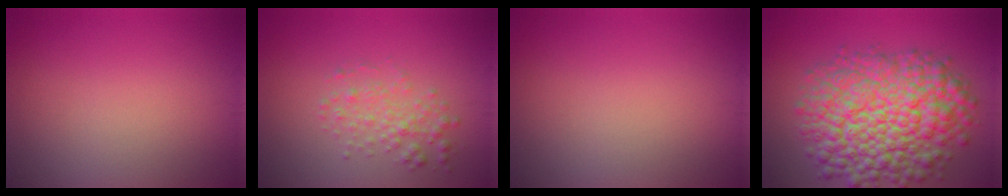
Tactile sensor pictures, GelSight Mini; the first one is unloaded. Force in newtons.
{"total": 2.2, "press": 2.2, "slide": 0.0}
{"total": 0.0}
{"total": 12.2, "press": 12.2, "slide": 0.4}